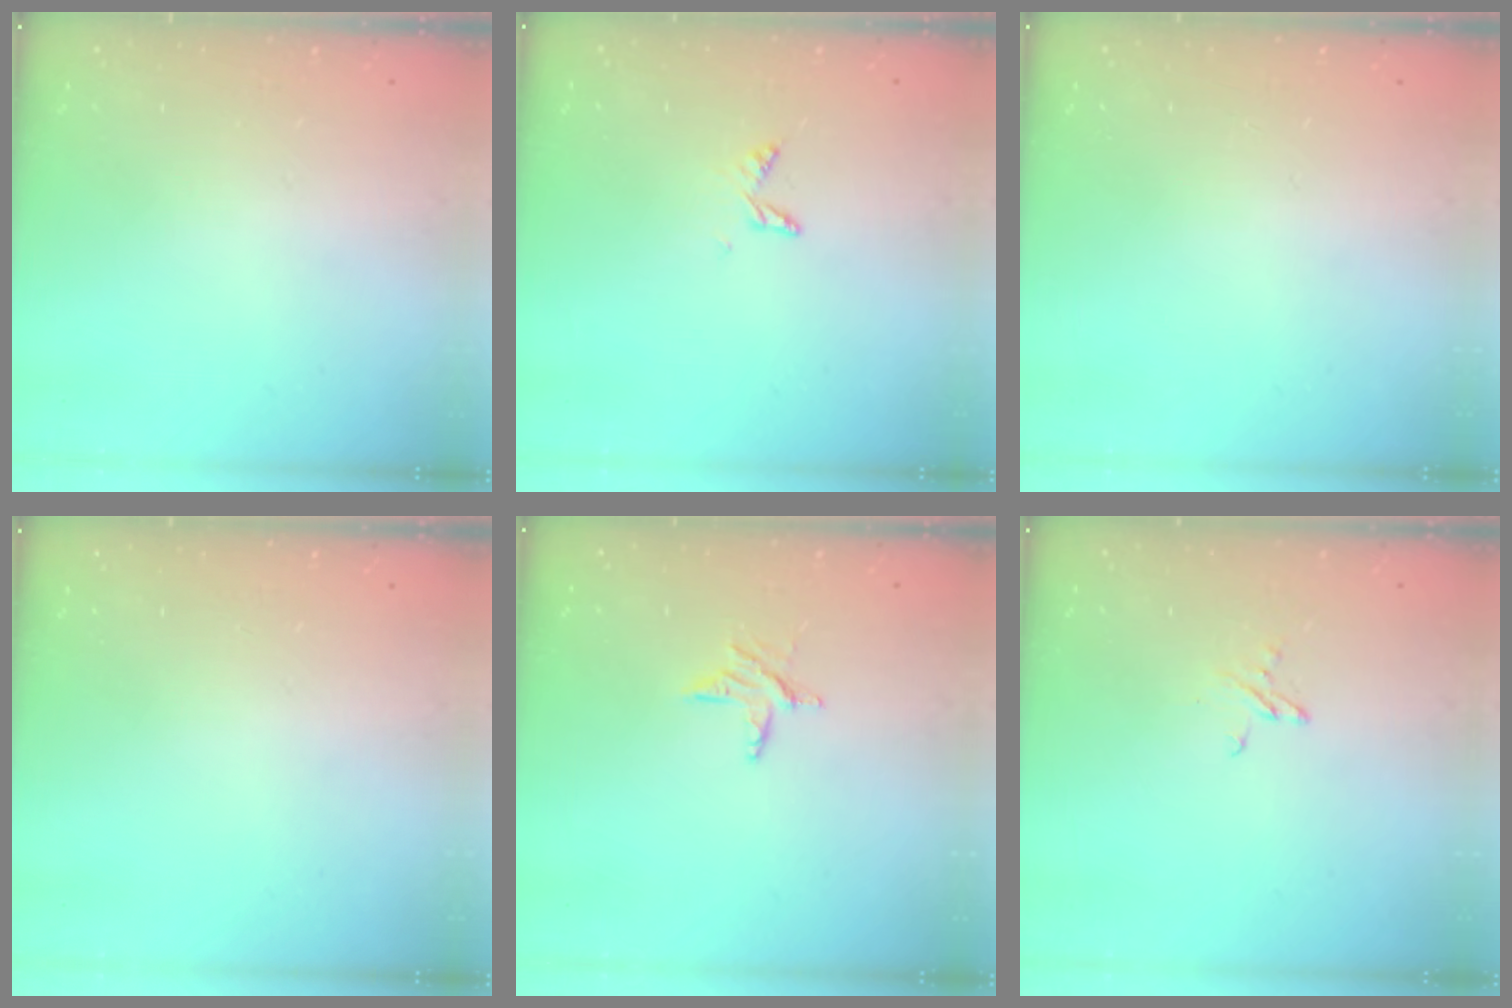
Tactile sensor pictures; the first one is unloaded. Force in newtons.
{"total": 4.6, "press": 4.6, "slide": 0.5}
{"total": 0.0}
{"total": 0.0}
{"total": 4.8, "press": 4.8, "slide": 0.4}
{"total": 2.9, "press": 2.9, "slide": 0.3}